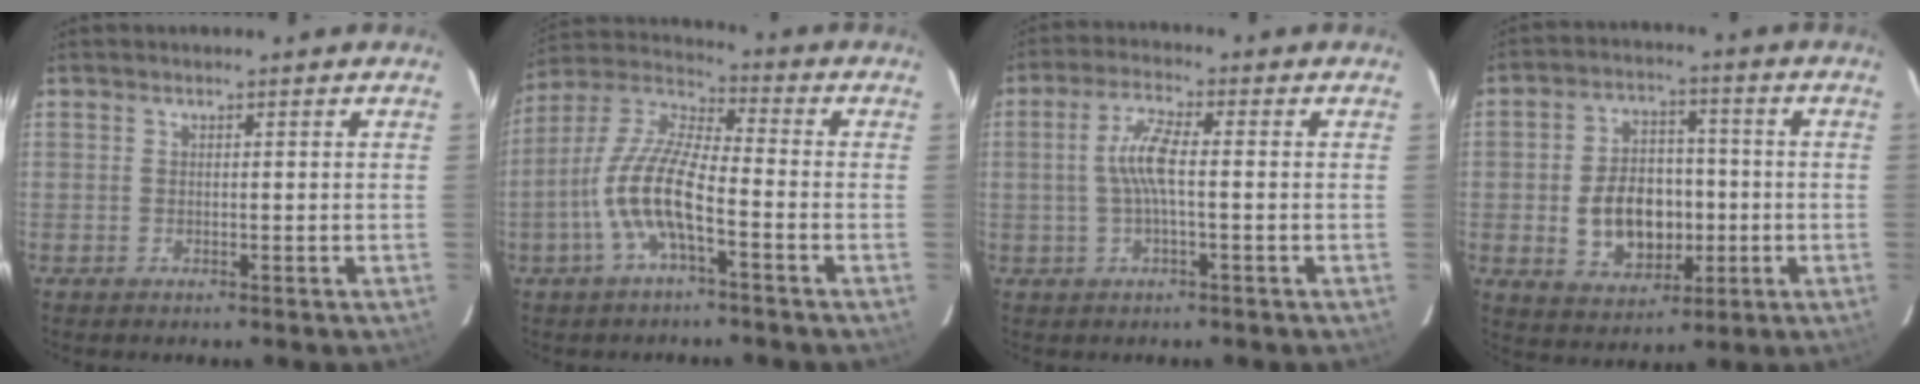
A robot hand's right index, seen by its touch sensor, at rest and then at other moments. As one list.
[{"total": 11.8, "force": [-4.4, 3.1, 10.5], "torque": [-0.226, 0.004, -0.089]}, {"total": 5.9, "force": [-0.3, 1.0, 5.8], "torque": [-0.117, 0.008, -0.005]}, {"total": 11.8, "force": [-1.9, 8.5, 8.0], "torque": [-0.162, 0.016, -0.012]}]